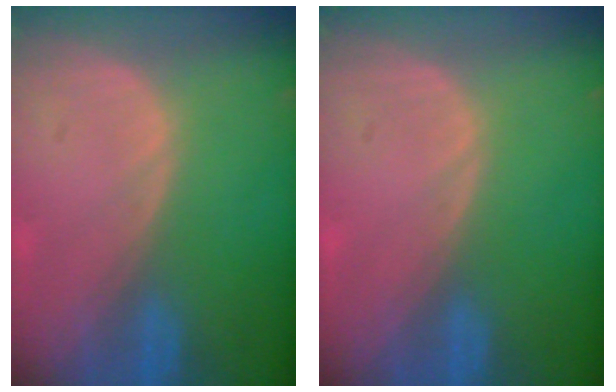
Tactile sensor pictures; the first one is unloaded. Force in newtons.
{"total": 0.0}